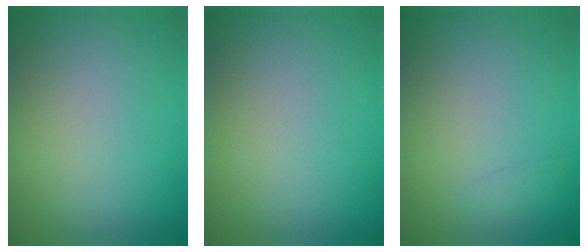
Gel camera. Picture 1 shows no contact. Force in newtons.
{"total": 0.0}
{"total": 0.5, "press": 0.5, "slide": 0.0}